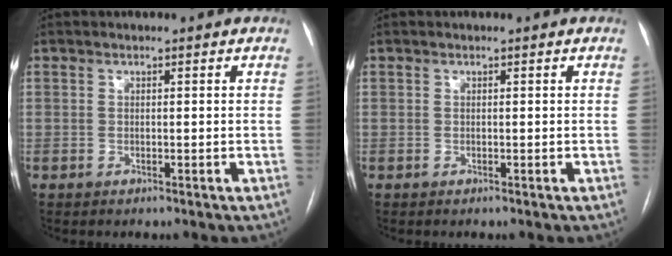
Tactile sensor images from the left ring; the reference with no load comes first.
{"total": 0.0}